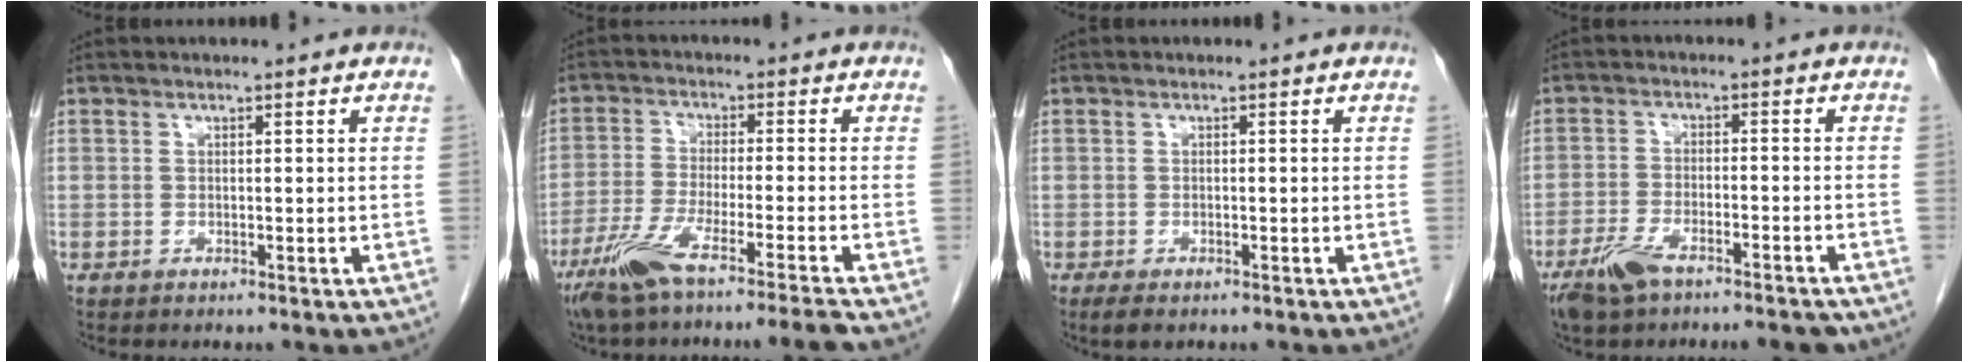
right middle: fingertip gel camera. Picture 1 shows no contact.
{"total": 10.7, "force": [-7.8, -1.4, 7.1], "torque": [-0.124, -0.030, -0.134]}
{"total": 2.0, "force": [-1.4, 0.8, 1.2], "torque": [-0.025, -0.004, -0.018]}
{"total": 8.5, "force": [-6.5, 2.4, 5.0], "torque": [-0.089, -0.007, -0.108]}